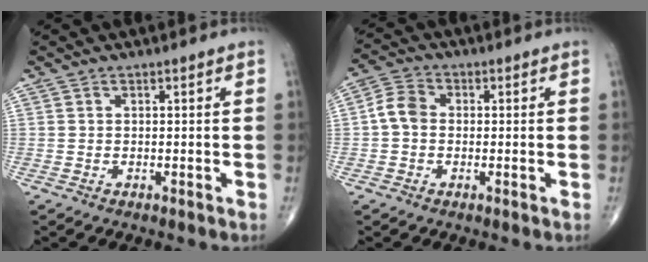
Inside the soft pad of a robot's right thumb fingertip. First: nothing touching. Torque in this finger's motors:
{"motor_torque": [0.08, 0.06, 0.45, 0.32, -0.01]}